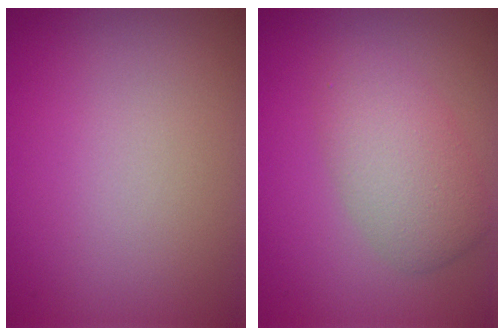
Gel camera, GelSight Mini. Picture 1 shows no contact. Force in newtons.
{"total": 4.2, "press": 4.2, "slide": 0.1}